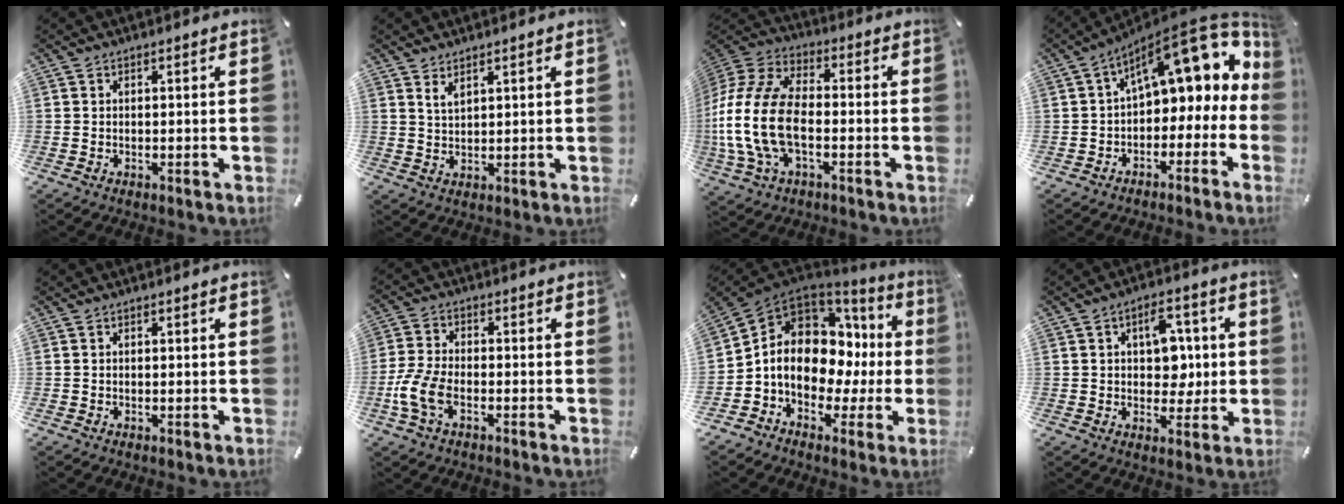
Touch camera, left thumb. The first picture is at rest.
{"total": 2.6, "force": [2.0, 0.9, 1.3], "torque": [-0.029, -0.004, 0.039]}
{"total": 17.6, "force": [-3.6, 10.6, 13.6], "torque": [-0.299, 0.008, -0.065]}
{"total": 16.1, "force": [6.6, 8.4, 12.0], "torque": [-0.165, -0.043, 0.109]}
{"total": 0.0}
{"total": 7.5, "force": [-3.0, 4.2, 5.5], "torque": [-0.125, 0.002, -0.055]}
{"total": 13.3, "force": [0.1, 10.5, 8.1], "torque": [-0.140, -0.018, -0.001]}
{"total": 9.3, "force": [1.5, 6.9, 6.1], "torque": [-0.071, 0.001, 0.020]}